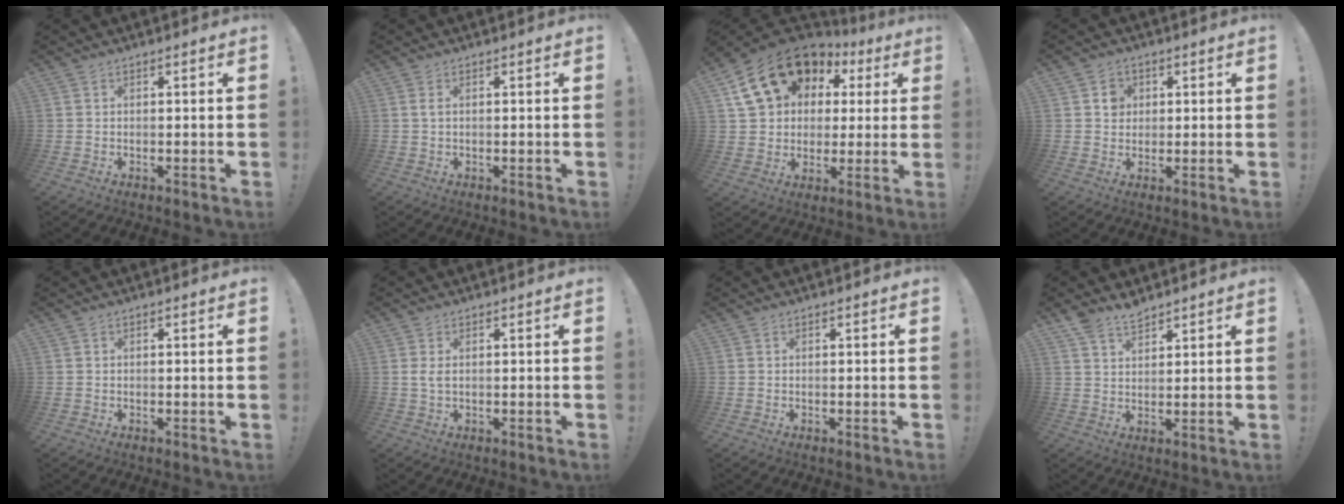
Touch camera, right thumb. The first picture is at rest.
{"total": 1.1, "force": [0.2, 0.3, 1.0], "torque": [-0.021, 0.003, 0.003]}
{"total": 18.2, "force": [8.6, 13.3, 9.0], "torque": [-0.143, -0.038, 0.173]}
{"total": 4.4, "force": [1.2, 4.0, 1.3], "torque": [-0.004, -0.005, 0.019]}
{"total": 0.0}
{"total": 2.1, "force": [0.4, 0.8, 1.9], "torque": [-0.030, 0.000, 0.006]}
{"total": 0.0}
{"total": 5.7, "force": [4.8, 2.4, 2.0], "torque": [-0.034, -0.026, 0.090]}